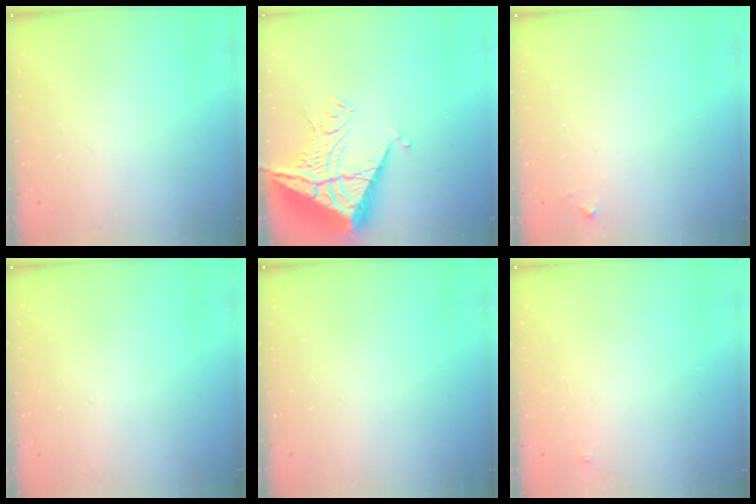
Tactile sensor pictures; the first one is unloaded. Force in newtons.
{"total": 13.3, "press": 13.2, "slide": 1.4}
{"total": 2.8, "press": 2.8, "slide": 0.2}
{"total": 0.0}
{"total": 0.0}
{"total": 4.0, "press": 4.0, "slide": 0.2}